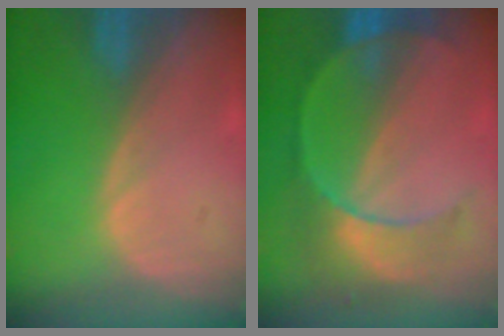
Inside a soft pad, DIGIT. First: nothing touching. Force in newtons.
{"total": 7.7, "press": 7.7, "slide": 0.7}